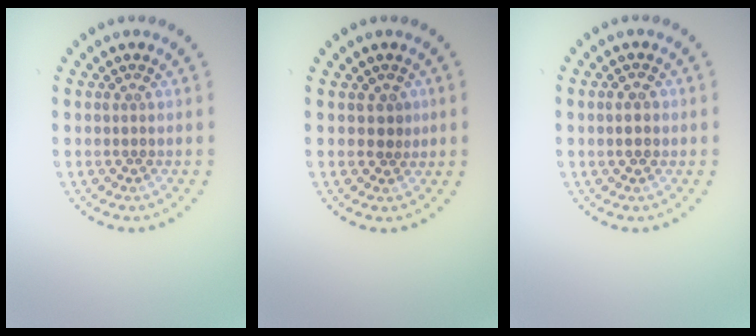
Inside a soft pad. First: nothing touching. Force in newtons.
{"total": 1.3, "press": 1.0, "slide": 0.9}
{"total": 1.4, "press": 1.4, "slide": 0.1}